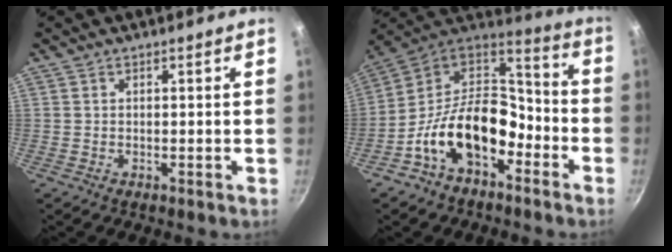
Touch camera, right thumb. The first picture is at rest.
{"total": 19.1, "force": [-7.4, 12.0, 12.9], "torque": [-0.187, 0.075, -0.146]}